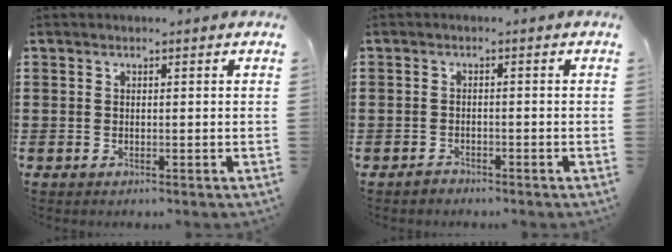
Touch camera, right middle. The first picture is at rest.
{"total": 1.0, "force": [-0.9, 0.3, 0.1], "torque": [-0.004, 0.002, -0.020]}